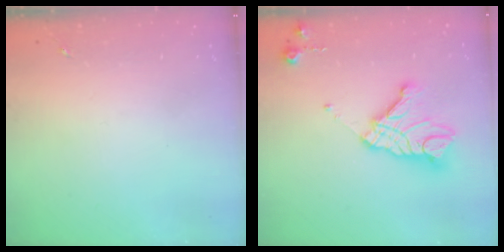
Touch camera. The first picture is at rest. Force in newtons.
{"total": 18.0, "press": 17.9, "slide": 1.7}